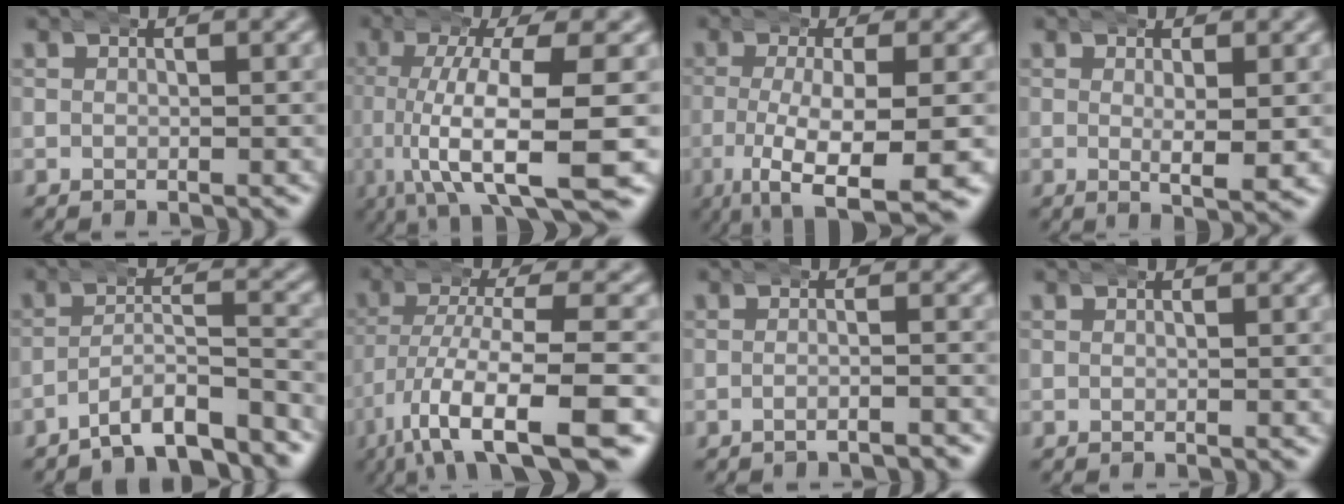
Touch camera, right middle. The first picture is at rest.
{"total": 10.7, "force": [-4.0, 3.8, 9.2], "torque": [-0.167, -0.030, -0.045]}
{"total": 9.6, "force": [-6.2, 3.1, 6.7], "torque": [-0.137, -0.045, -0.075]}
{"total": 3.1, "force": [0.1, 0.7, 3.0], "torque": [-0.050, -0.008, 0.003]}
{"total": 7.8, "force": [-6.8, 2.8, 2.7], "torque": [-0.032, -0.015, -0.110]}
{"total": 10.9, "force": [-6.7, 3.6, 7.8], "torque": [-0.148, -0.029, -0.082]}
{"total": 2.2, "force": [-1.9, 0.0, 1.0], "torque": [-0.015, 0.000, -0.035]}
{"total": 0.0}